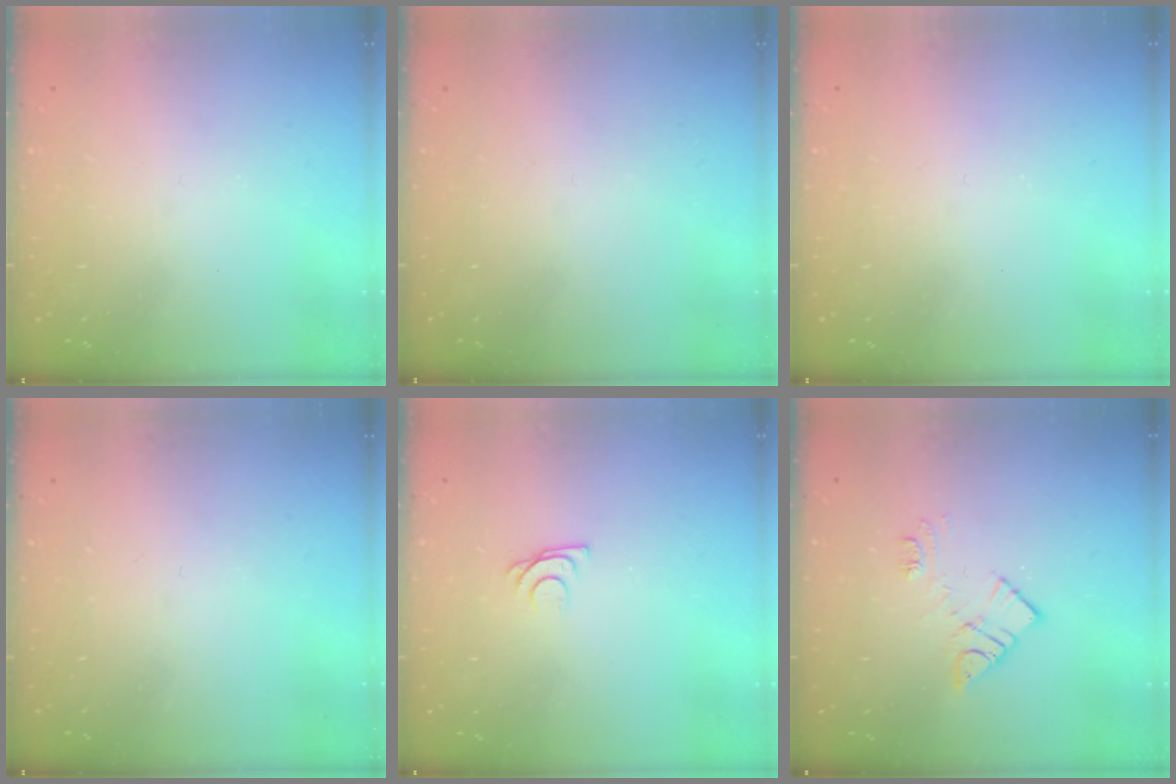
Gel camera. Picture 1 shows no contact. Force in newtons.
{"total": 1.5, "press": 1.5, "slide": 0.1}
{"total": 1.8, "press": 1.8, "slide": 0.4}
{"total": 0.0}
{"total": 6.1, "press": 6.0, "slide": 0.7}
{"total": 10.1, "press": 10.1, "slide": 0.6}